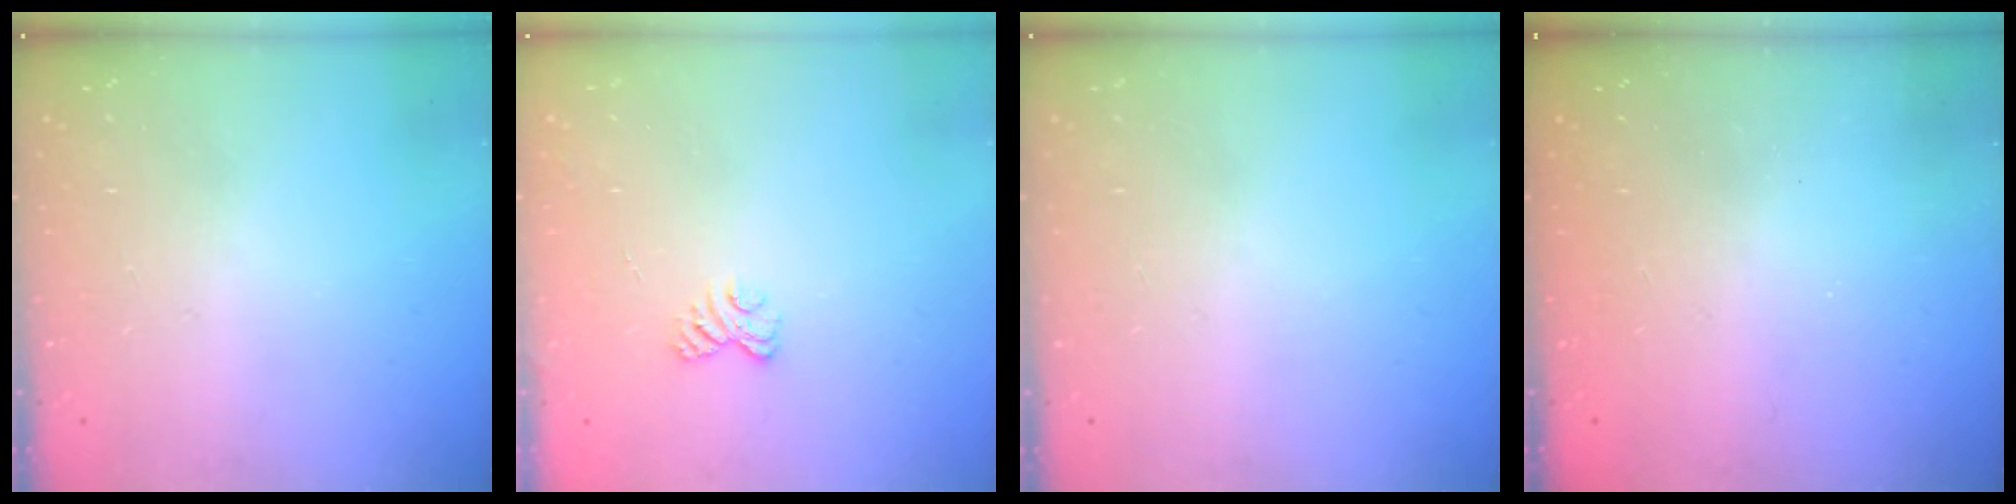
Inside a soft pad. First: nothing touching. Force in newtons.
{"total": 2.5, "press": 2.2, "slide": 1.2}
{"total": 0.0}
{"total": 2.5, "press": 2.4, "slide": 0.8}